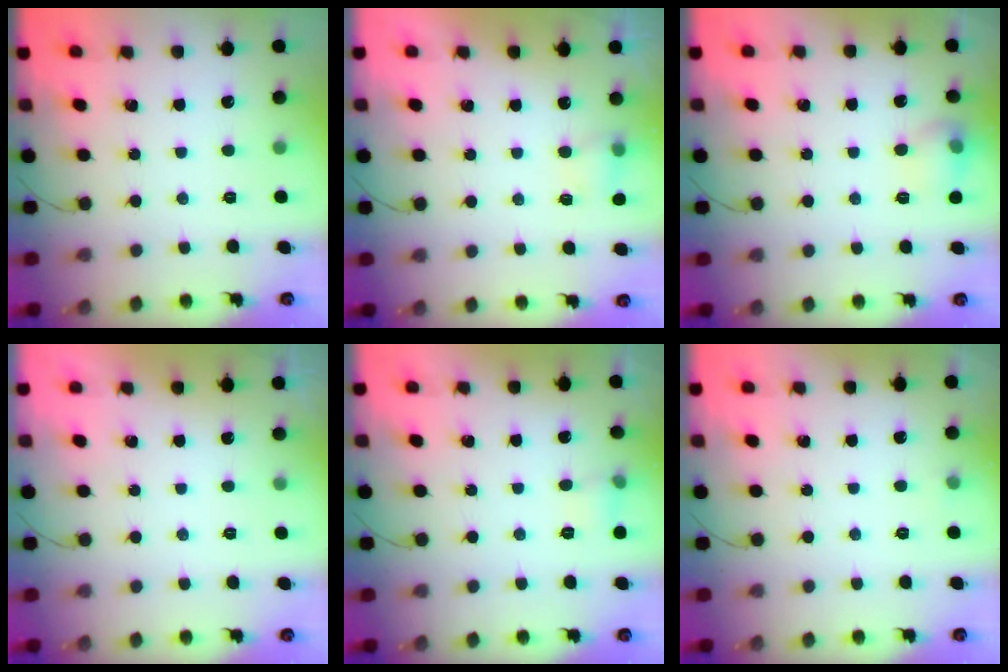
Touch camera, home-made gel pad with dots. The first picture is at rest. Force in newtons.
{"total": 4.8, "press": 4.7, "slide": 1.2}
{"total": 7.9, "press": 7.8, "slide": 1.0}
{"total": 0.0}
{"total": 5.9, "press": 5.0, "slide": 3.1}
{"total": 2.7, "press": 2.0, "slide": 1.8}